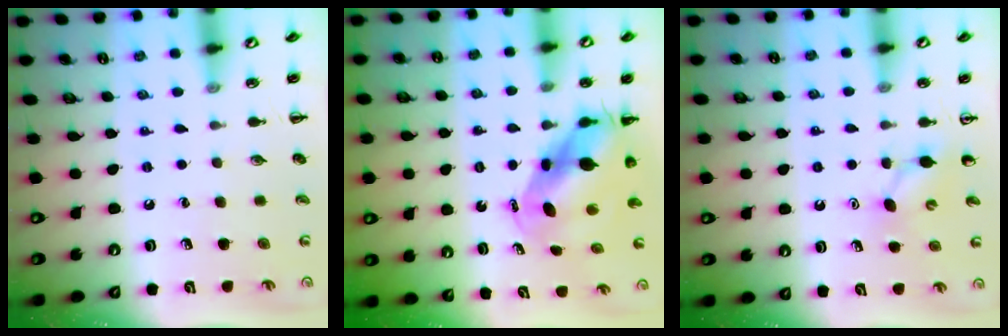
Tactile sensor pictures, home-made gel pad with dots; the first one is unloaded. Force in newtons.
{"total": 6.6, "press": 6.4, "slide": 1.8}
{"total": 3.7, "press": 3.5, "slide": 1.3}